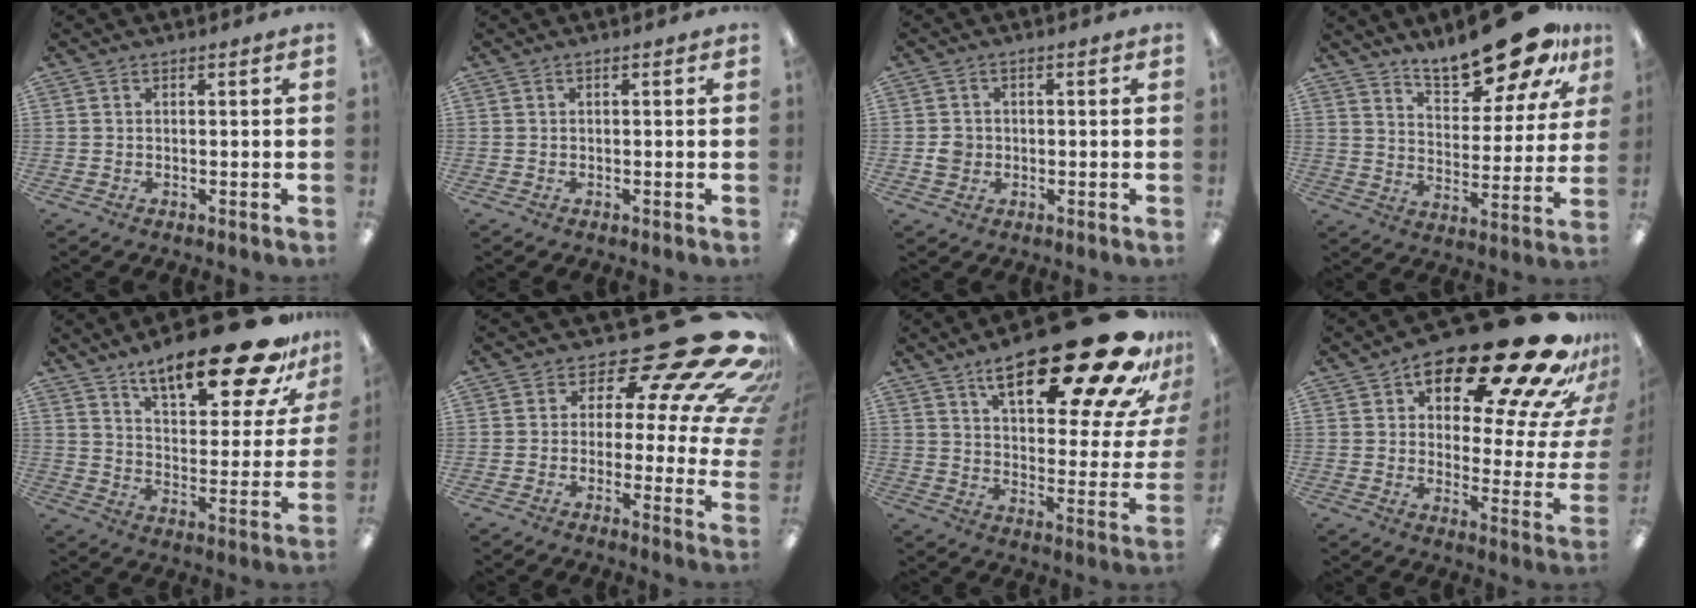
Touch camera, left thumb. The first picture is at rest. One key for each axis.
{"total": 0.0}
{"total": 3.3, "fx": -0.6, "fy": 3.0, "fz": 1.3, "tx": -0.015, "ty": 0.002, "tz": -0.013}
{"total": 18.4, "fx": 14.9, "fy": 5.6, "fz": 9.2, "tx": -0.135, "ty": -0.099, "tz": 0.252}
{"total": 23.9, "fx": 17.1, "fy": 7.1, "fz": 15.1, "tx": -0.220, "ty": -0.110, "tz": 0.278}
{"total": 20.4, "fx": 14.2, "fy": 7.1, "fz": 12.9, "tx": -0.148, "ty": -0.119, "tz": 0.232}
{"total": 31.6, "fx": 19.1, "fy": 10.6, "fz": 22.8, "tx": -0.305, "ty": -0.129, "tz": 0.305}
{"total": 26.6, "fx": 17.6, "fy": 8.6, "fz": 18.0, "tx": -0.234, "ty": -0.128, "tz": 0.281}